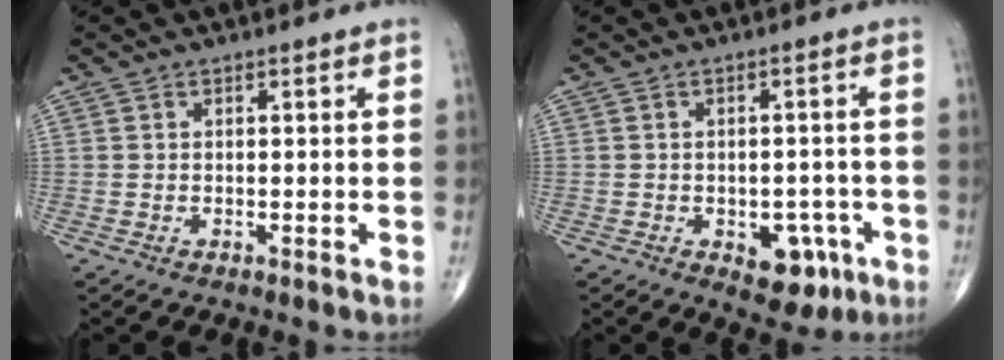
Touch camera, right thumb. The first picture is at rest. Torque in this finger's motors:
{"motor_torque": [0.74, 0.52, 0.28, -0.49, -0.01]}